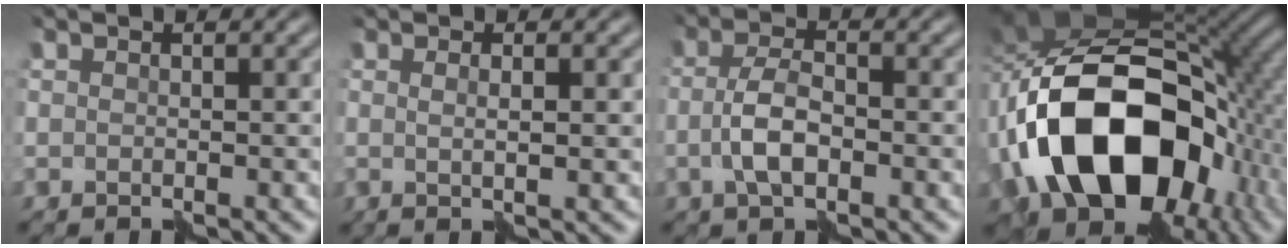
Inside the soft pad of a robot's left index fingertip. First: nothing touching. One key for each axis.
{"total": 1.5, "fx": 0.3, "fy": 0.0, "fz": 1.5, "tx": -0.019, "ty": 0.002, "tz": 0.000}
{"total": 3.7, "fx": -1.1, "fy": 1.7, "fz": 3.1, "tx": -0.072, "ty": 0.001, "tz": -0.027}
{"total": 18.7, "fx": -4.9, "fy": 12.4, "fz": 13.1, "tx": -0.251, "ty": -0.006, "tz": -0.088}